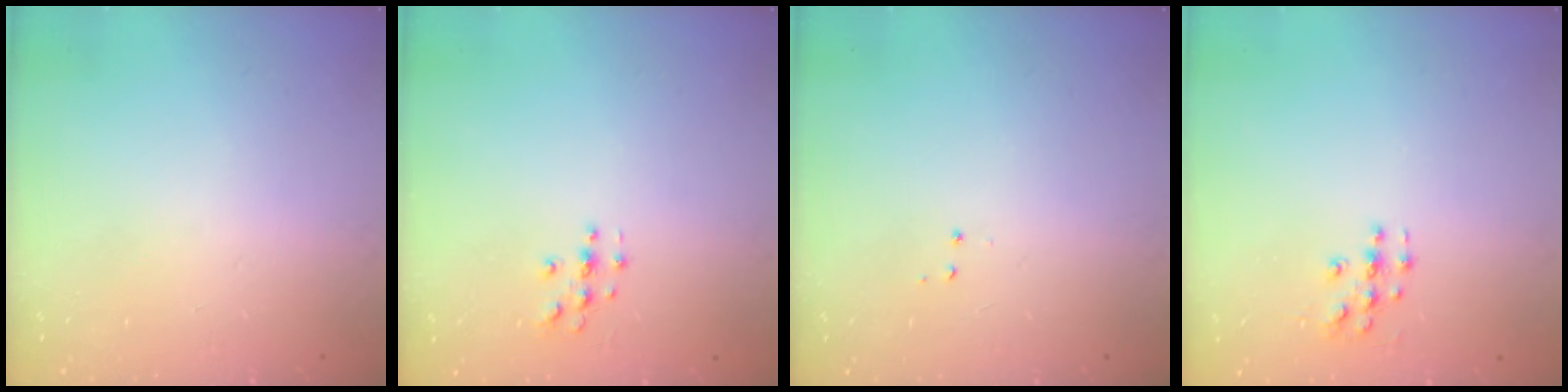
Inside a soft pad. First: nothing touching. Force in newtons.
{"total": 2.8, "press": 2.8, "slide": 0.3}
{"total": 3.5, "press": 3.5, "slide": 0.5}
{"total": 3.7, "press": 3.7, "slide": 0.1}